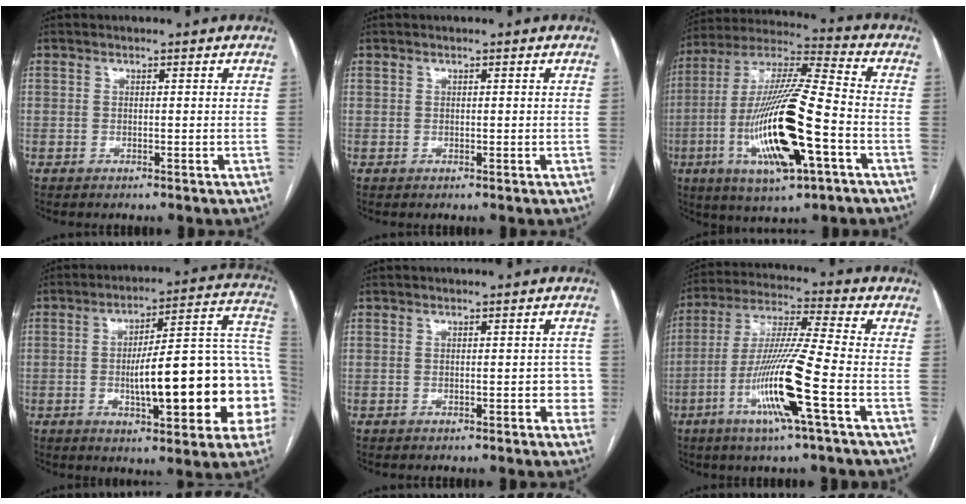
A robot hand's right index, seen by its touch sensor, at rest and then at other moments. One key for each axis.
{"total": 0.0}
{"total": 20.9, "fx": -6.2, "fy": 2.9, "fz": 19.7, "tx": -0.410, "ty": -0.020, "tz": -0.109}
{"total": 22.1, "fx": -4.0, "fy": 4.3, "fz": 21.3, "tx": -0.233, "ty": 0.035, "tz": -0.047}
{"total": 2.9, "fx": -0.9, "fy": 1.4, "fz": 2.4, "tx": -0.012, "ty": 0.012, "tz": -0.012}
{"total": 14.6, "fx": -5.5, "fy": -0.9, "fz": 13.5, "tx": -0.271, "ty": -0.014, "tz": -0.109}